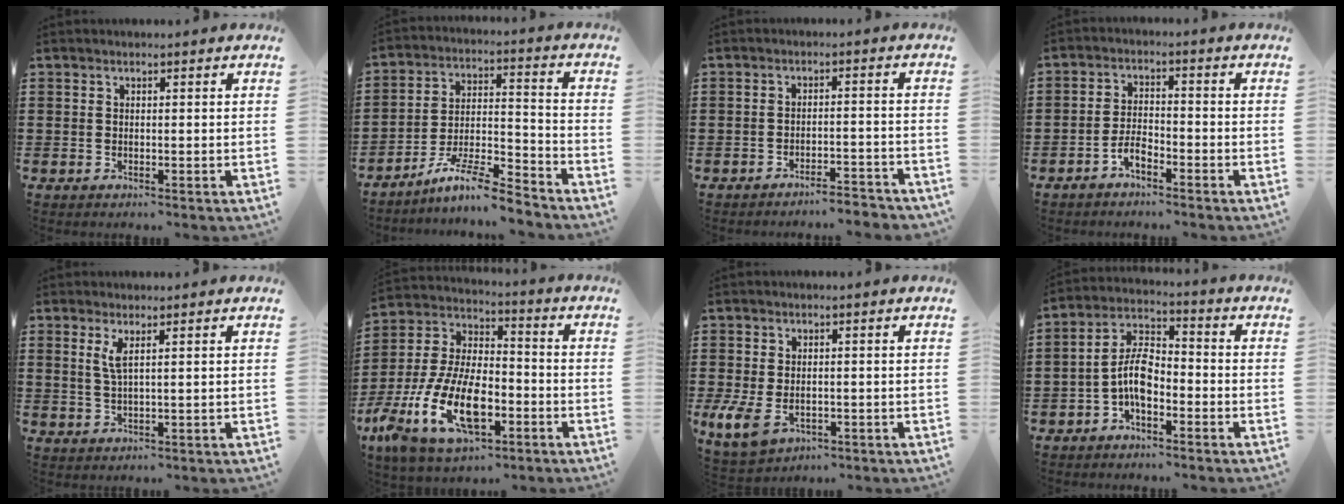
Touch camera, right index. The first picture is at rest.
{"total": 9.4, "force": [-8.2, 0.8, 4.6], "torque": [-0.081, 0.015, -0.160]}
{"total": 3.4, "force": [-3.3, -0.1, 0.6], "torque": [-0.014, -0.001, -0.070]}
{"total": 3.3, "force": [-2.5, 1.1, 2.0], "torque": [-0.052, 0.003, -0.053]}
{"total": 2.5, "force": [1.1, 0.2, 2.3], "torque": [-0.049, -0.001, 0.018]}
{"total": 15.7, "force": [-6.7, 7.8, 11.8], "torque": [-0.273, 0.005, -0.123]}
{"total": 4.4, "force": [-1.3, 2.6, 3.3], "torque": [-0.088, -0.005, -0.030]}
{"total": 7.0, "force": [-2.6, 3.4, 5.6], "torque": [-0.133, 0.006, -0.057]}